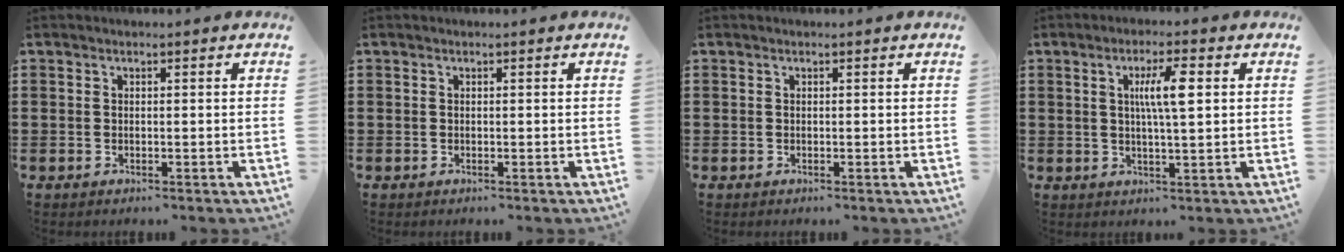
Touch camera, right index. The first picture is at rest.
{"total": 0.0}
{"total": 0.0}
{"total": 5.7, "force": [1.2, 1.0, 5.5], "torque": [-0.109, 0.008, 0.016]}